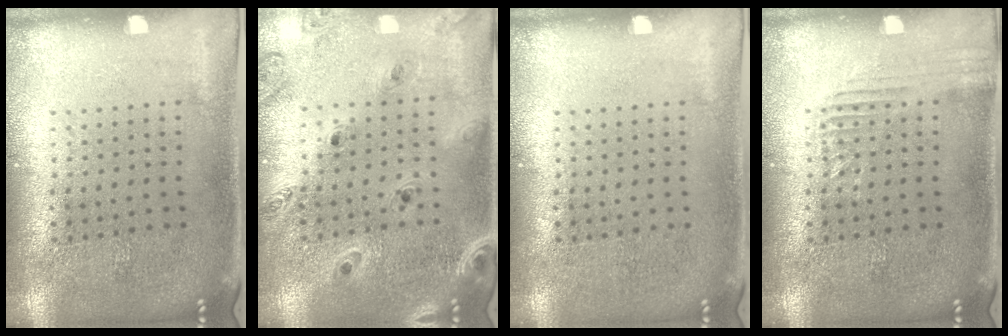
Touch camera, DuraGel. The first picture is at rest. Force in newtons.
{"total": 1.4, "press": 1.4, "slide": 0.1}
{"total": 0.0}
{"total": 1.3, "press": 1.3, "slide": 0.2}